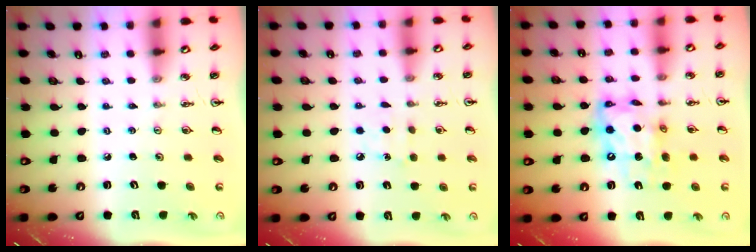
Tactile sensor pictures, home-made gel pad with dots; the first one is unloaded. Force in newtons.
{"total": 6.4, "press": 6.3, "slide": 0.7}
{"total": 10.9, "press": 10.9, "slide": 0.9}